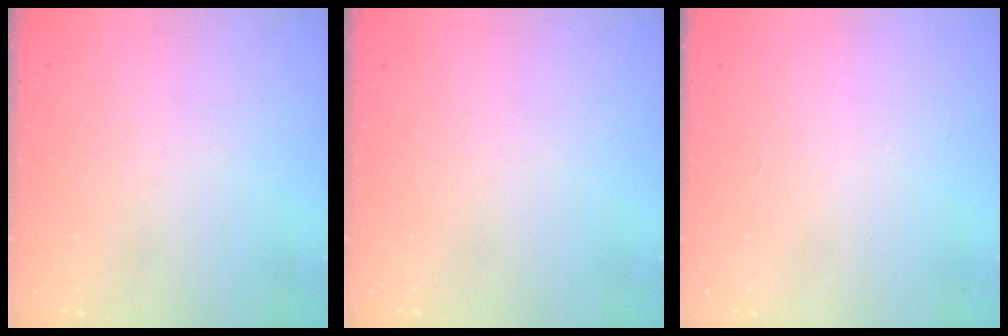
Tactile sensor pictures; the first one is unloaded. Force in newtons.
{"total": 0.0}
{"total": 1.7, "press": 1.7, "slide": 0.1}